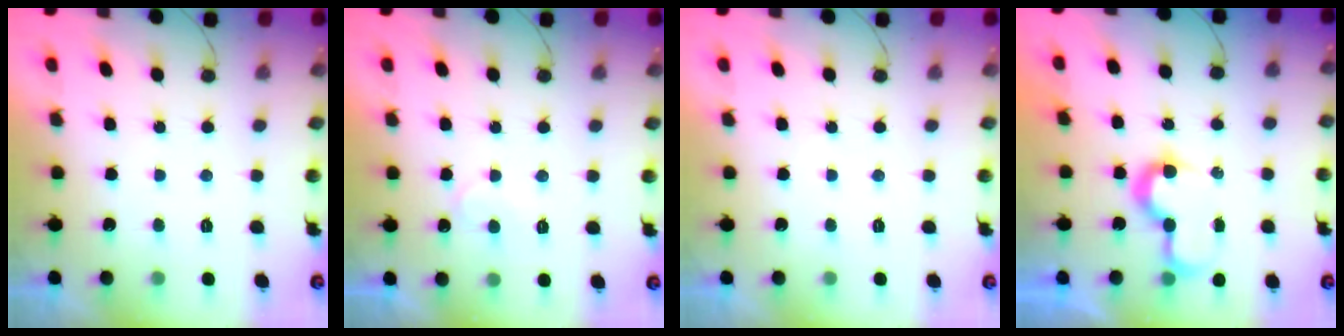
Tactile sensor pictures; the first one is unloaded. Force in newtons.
{"total": 7.0, "press": 6.9, "slide": 0.6}
{"total": 0.0}
{"total": 7.6, "press": 7.6, "slide": 0.2}